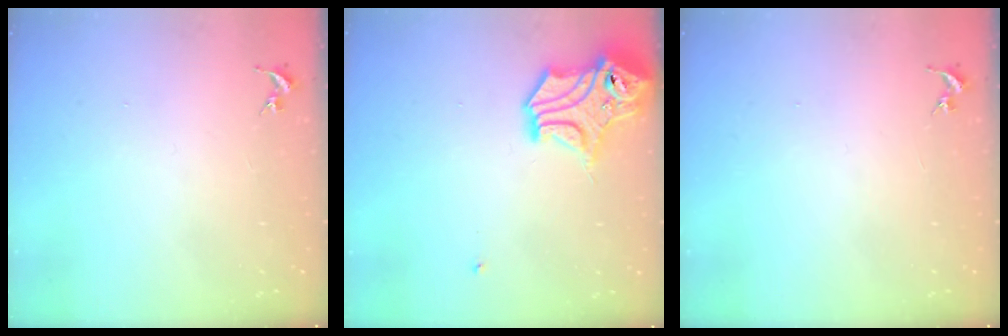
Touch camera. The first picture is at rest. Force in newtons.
{"total": 14.1, "press": 14.0, "slide": 1.9}
{"total": 0.0}